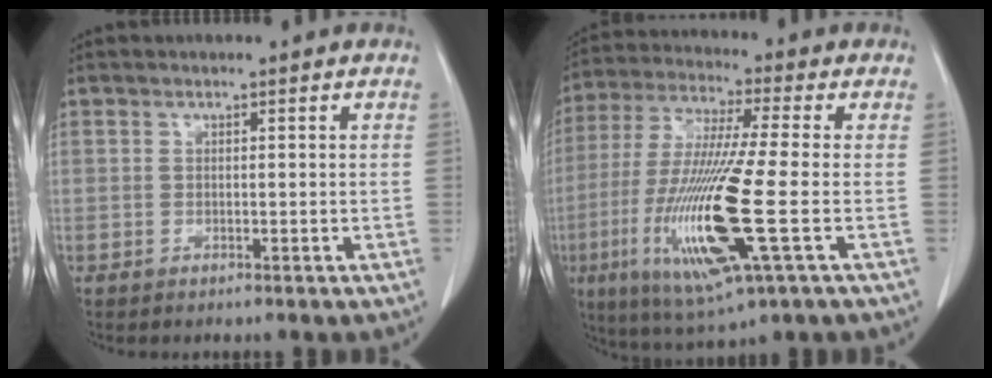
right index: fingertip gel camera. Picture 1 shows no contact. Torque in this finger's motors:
{"motor_torque": [2.14, 0.00, 0.67, 0.21]}